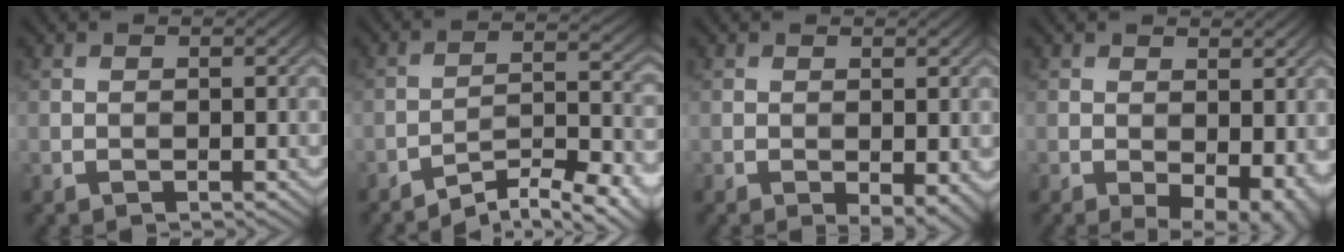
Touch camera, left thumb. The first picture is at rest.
{"total": 9.1, "force": [-7.1, 2.0, 5.4], "torque": [-0.091, 0.010, -0.115]}
{"total": 3.0, "force": [-1.1, 1.4, 2.5], "torque": [-0.035, -0.008, -0.014]}
{"total": 6.3, "force": [-1.5, 3.6, 4.9], "torque": [-0.067, -0.019, -0.012]}